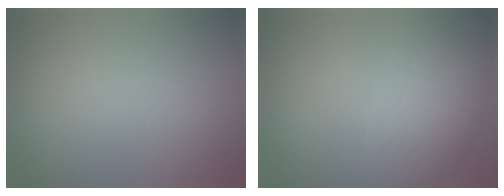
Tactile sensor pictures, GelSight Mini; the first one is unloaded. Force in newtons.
{"total": 6.6, "press": 6.6, "slide": 0.1}